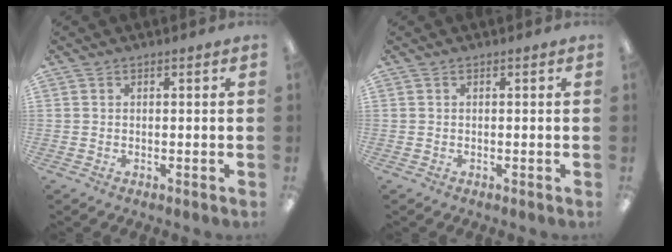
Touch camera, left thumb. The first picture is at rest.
{"total": 0.0}